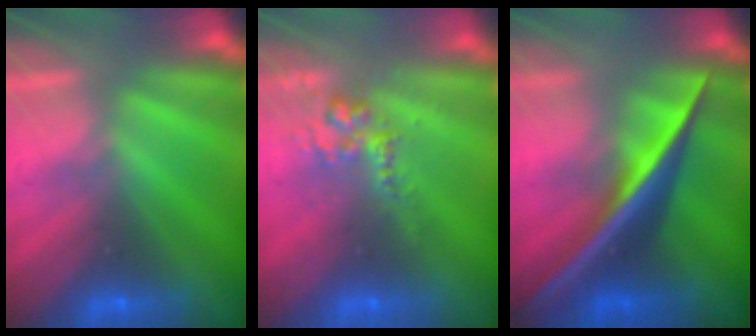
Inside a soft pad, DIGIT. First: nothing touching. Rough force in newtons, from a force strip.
{"total": 2.8}
{"total": 2.5}